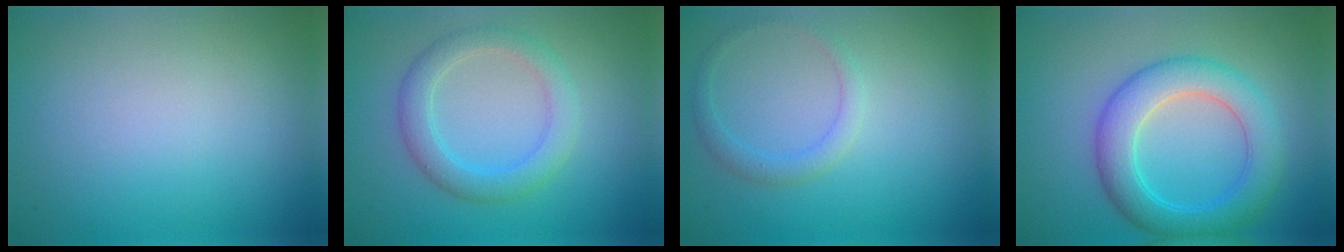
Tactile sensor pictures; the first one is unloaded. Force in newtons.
{"total": 3.5, "press": 3.5, "slide": 0.2}
{"total": 1.7, "press": 1.7, "slide": 0.1}
{"total": 5.8, "press": 5.8, "slide": 0.1}